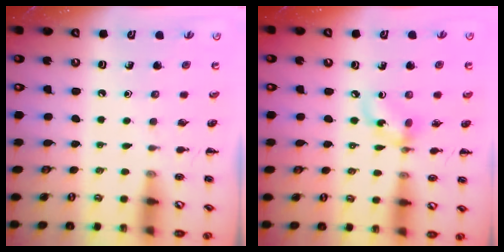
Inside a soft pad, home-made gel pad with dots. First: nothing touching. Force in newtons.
{"total": 7.1, "press": 7.0, "slide": 0.6}